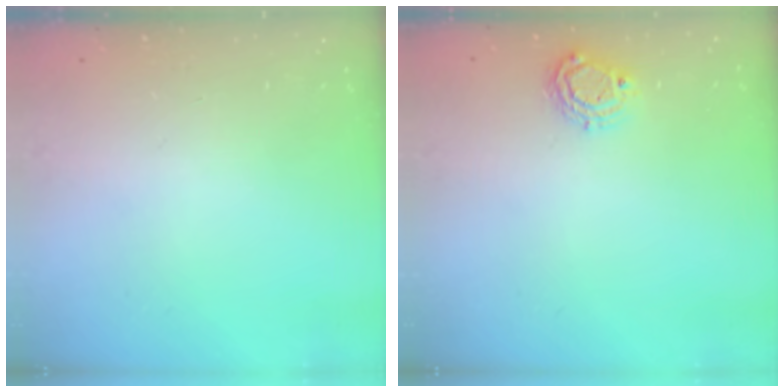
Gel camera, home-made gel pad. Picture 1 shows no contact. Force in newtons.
{"total": 6.3, "press": 6.3, "slide": 0.4}